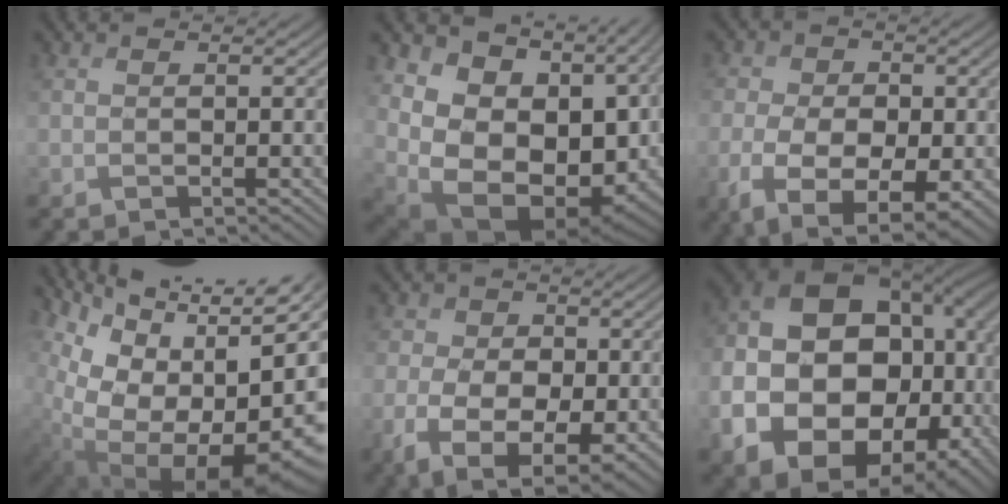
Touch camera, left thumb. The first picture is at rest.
{"total": 19.0, "force": [0.7, 13.0, 13.8], "torque": [-0.246, -0.043, 0.087]}
{"total": 10.7, "force": [-4.2, 6.5, 7.3], "torque": [-0.123, -0.026, -0.050]}
{"total": 16.5, "force": [2.5, 9.9, 13.0], "torque": [-0.201, -0.004, 0.100]}
{"total": 9.1, "force": [-3.4, 5.9, 6.1], "torque": [-0.110, -0.024, -0.047]}
{"total": 20.4, "force": [-3.4, 15.5, 12.9], "torque": [-0.288, -0.058, 0.004]}